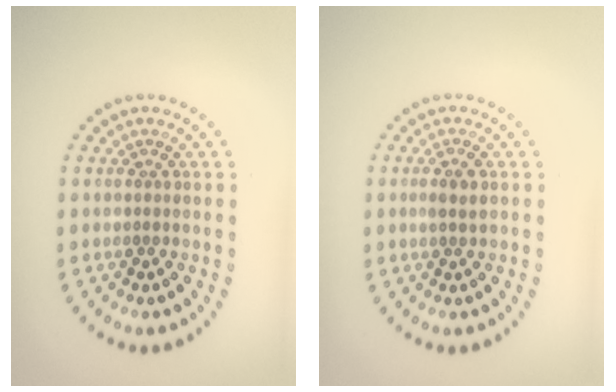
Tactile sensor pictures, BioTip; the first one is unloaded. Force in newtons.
{"total": 1.5, "press": 1.3, "slide": 0.9}